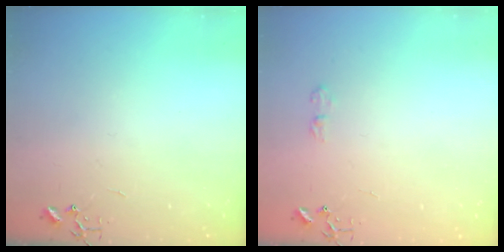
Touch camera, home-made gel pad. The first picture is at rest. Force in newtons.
{"total": 6.4, "press": 6.4, "slide": 0.9}